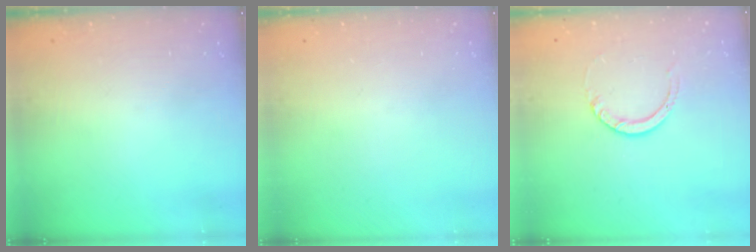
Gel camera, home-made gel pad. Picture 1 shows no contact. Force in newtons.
{"total": 0.0}
{"total": 3.0, "press": 3.0, "slide": 0.3}